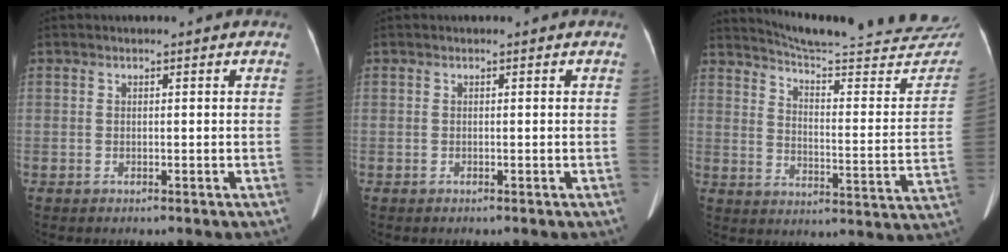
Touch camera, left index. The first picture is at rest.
{"total": 0.0}
{"total": 27.4, "force": [25.7, 1.8, 9.3], "torque": [-0.133, -0.110, 0.317]}